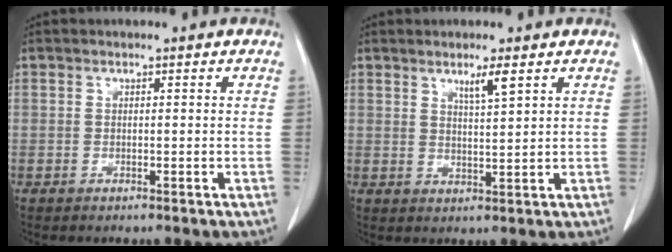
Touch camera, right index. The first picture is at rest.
{"total": 3.2, "force": [2.0, 0.0, 2.5], "torque": [-0.048, -0.005, 0.038]}